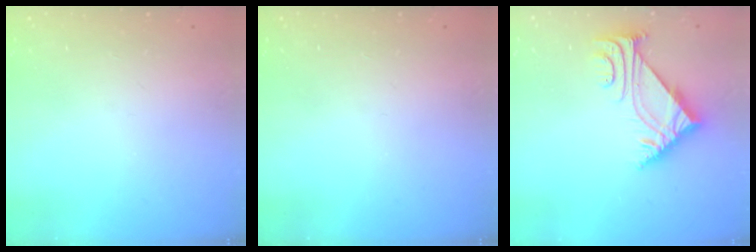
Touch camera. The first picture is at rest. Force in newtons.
{"total": 0.0}
{"total": 5.7, "press": 5.7, "slide": 0.6}